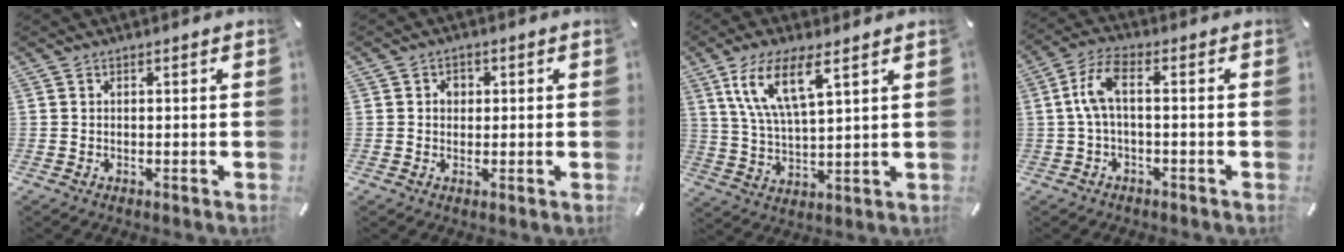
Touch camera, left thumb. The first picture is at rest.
{"total": 2.1, "force": [0.0, 2.0, 0.8], "torque": [-0.002, 0.002, -0.008]}
{"total": 11.4, "force": [6.5, 3.6, 8.6], "torque": [-0.195, -0.009, 0.115]}
{"total": 6.5, "force": [0.0, 2.5, 6.0], "torque": [-0.130, 0.005, -0.005]}